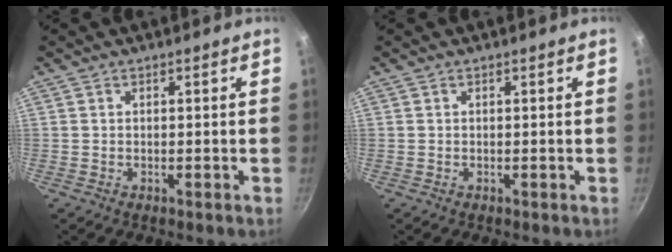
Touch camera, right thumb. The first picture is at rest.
{"total": 0.0}